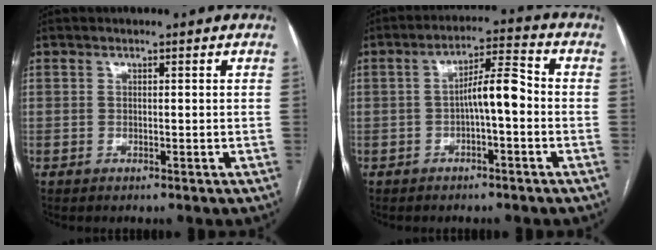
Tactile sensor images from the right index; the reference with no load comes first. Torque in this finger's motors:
{"motor_torque": [0.98, -0.10, 0.44, 0.11]}